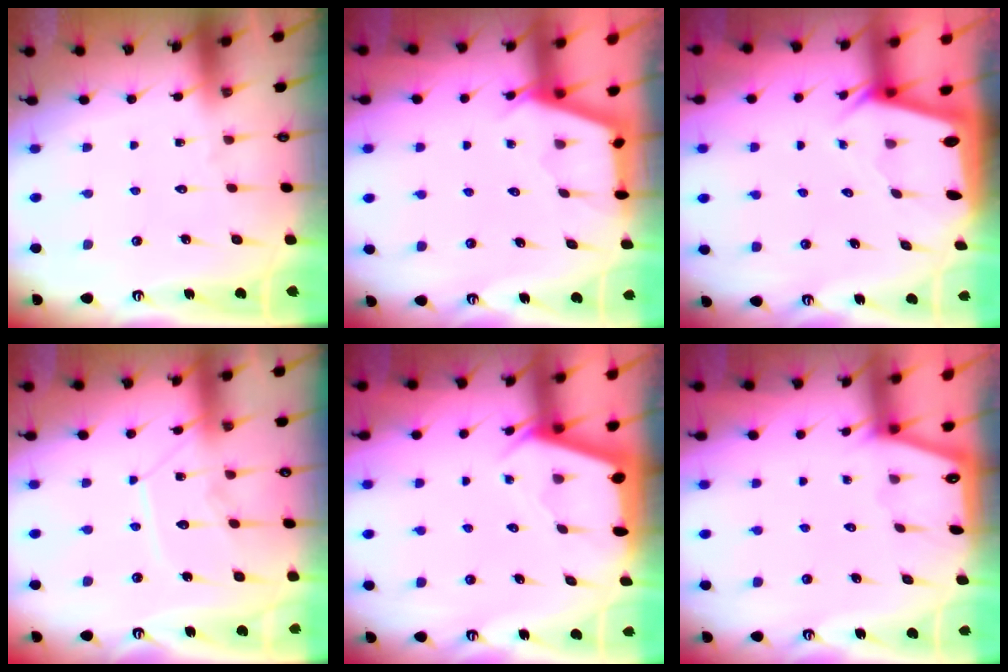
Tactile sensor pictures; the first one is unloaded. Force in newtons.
{"total": 2.9, "press": 2.9, "slide": 0.3}
{"total": 1.9, "press": 1.9, "slide": 0.1}
{"total": 11.0, "press": 10.9, "slide": 0.8}
{"total": 2.5, "press": 2.4, "slide": 0.3}
{"total": 0.7, "press": 0.6, "slide": 0.2}